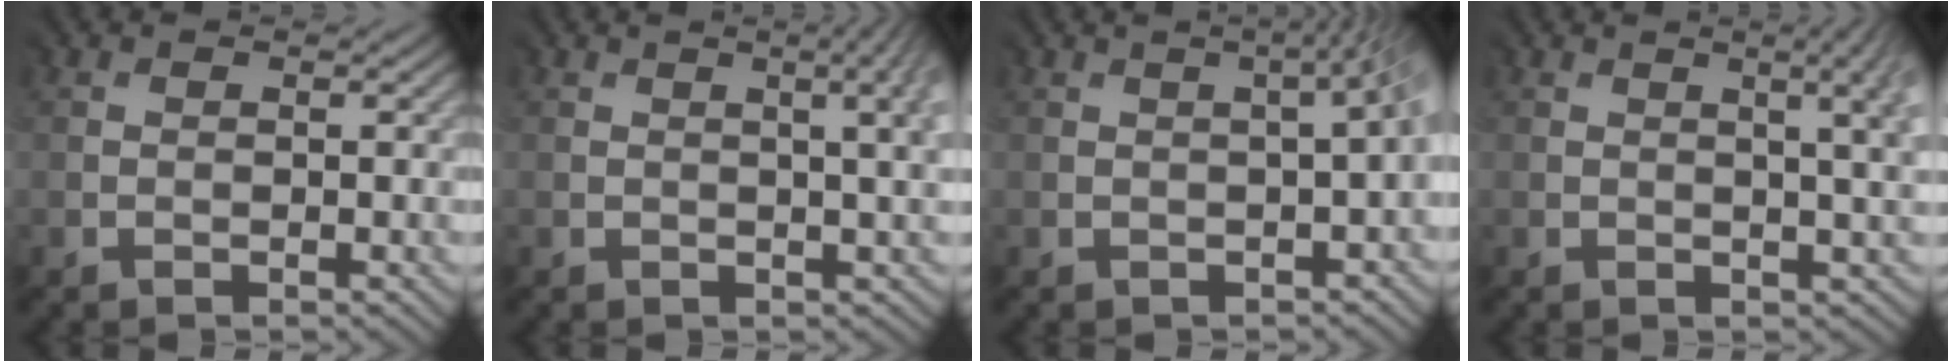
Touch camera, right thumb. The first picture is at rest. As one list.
[{"total": 5.4, "force": [1.5, 1.8, 4.9], "torque": [-0.022, 0.026, -0.001]}, {"total": 3.9, "force": [0.0, 0.9, 3.8], "torque": [-0.014, 0.022, -0.010]}, {"total": 6.2, "force": [1.7, 2.1, 5.6], "torque": [-0.033, 0.028, 0.002]}]